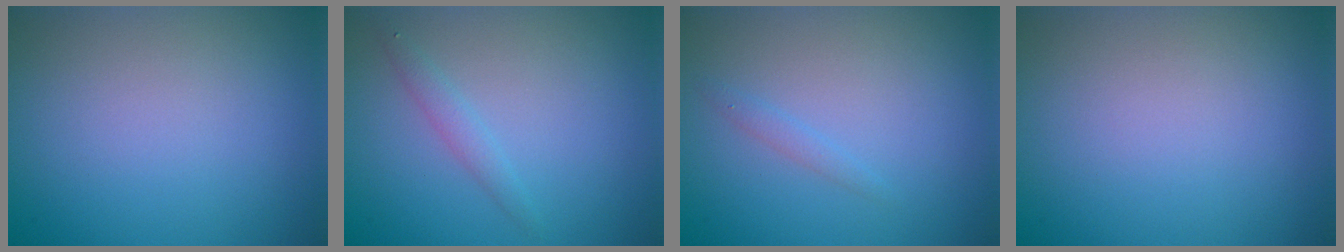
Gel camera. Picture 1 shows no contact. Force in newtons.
{"total": 1.3, "press": 1.3, "slide": 0.0}
{"total": 0.8, "press": 0.8, "slide": 0.1}
{"total": 0.0}